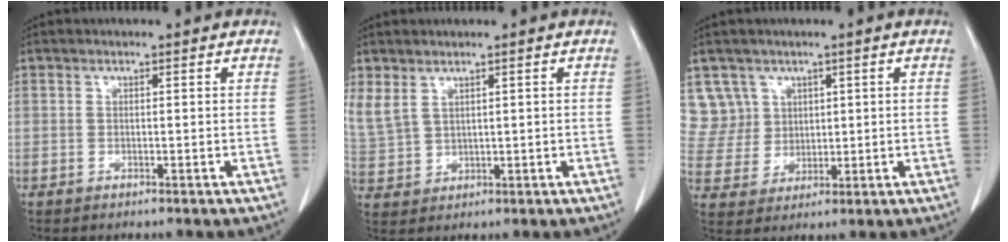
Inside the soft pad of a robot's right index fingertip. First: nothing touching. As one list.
[{"total": 6.0, "force": [3.3, 3.9, 3.2], "torque": [-0.091, 0.007, 0.085]}, {"total": 6.6, "force": [3.3, 5.7, -0.5], "torque": [0.011, 0.014, 0.078]}]